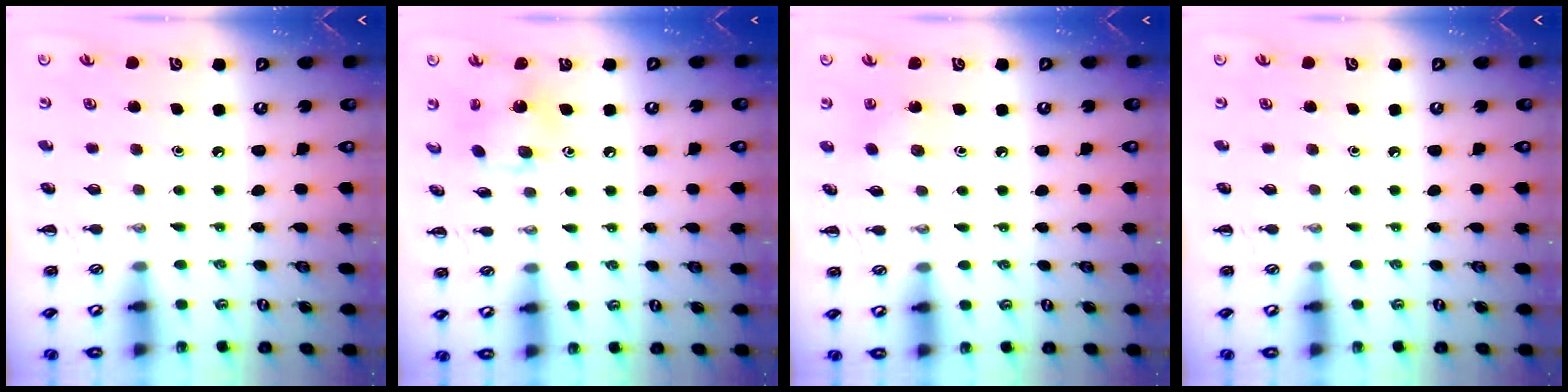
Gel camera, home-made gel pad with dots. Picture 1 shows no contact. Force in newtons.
{"total": 6.6, "press": 6.5, "slide": 0.6}
{"total": 2.6, "press": 2.5, "slide": 0.7}
{"total": 0.0}